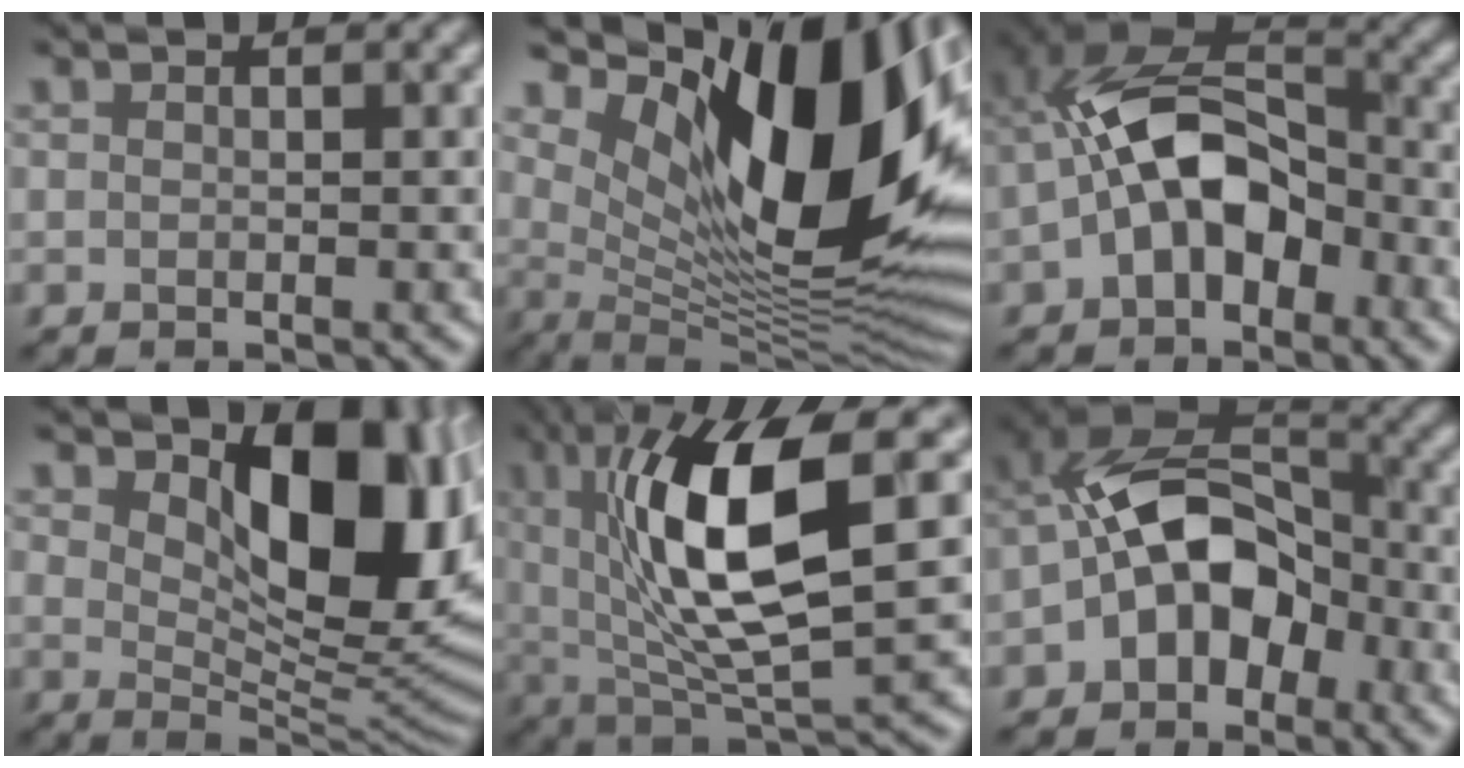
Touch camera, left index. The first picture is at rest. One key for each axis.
{"total": 16.2, "fx": 5.2, "fy": 7.6, "fz": 13.3, "tx": -0.198, "ty": -0.015, "tz": 0.098}
{"total": 9.1, "fx": -2.3, "fy": 5.6, "fz": 6.9, "tx": -0.131, "ty": 0.019, "tz": -0.051}
{"total": 10.8, "fx": 2.9, "fy": 5.8, "fz": 8.7, "tx": -0.124, "ty": -0.018, "tz": 0.054}
{"total": 11.6, "fx": 2.6, "fy": 3.6, "fz": 10.7, "tx": -0.205, "ty": -0.009, "tz": 0.057}
{"total": 9.0, "fx": -3.0, "fy": 6.0, "fz": 6.0, "tx": -0.097, "ty": 0.017, "tz": -0.067}